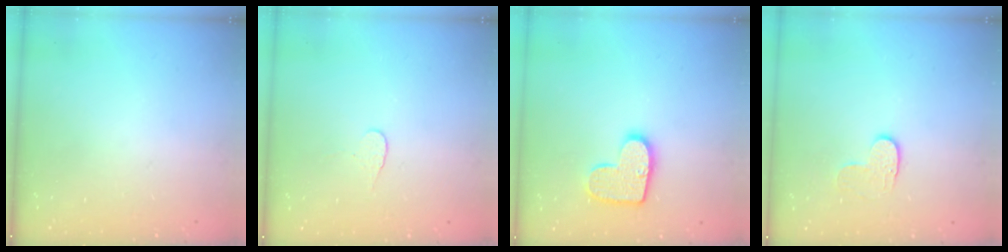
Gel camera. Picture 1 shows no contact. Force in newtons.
{"total": 3.7, "press": 3.7, "slide": 0.4}
{"total": 12.5, "press": 12.5, "slide": 0.7}
{"total": 3.6, "press": 3.6, "slide": 0.3}